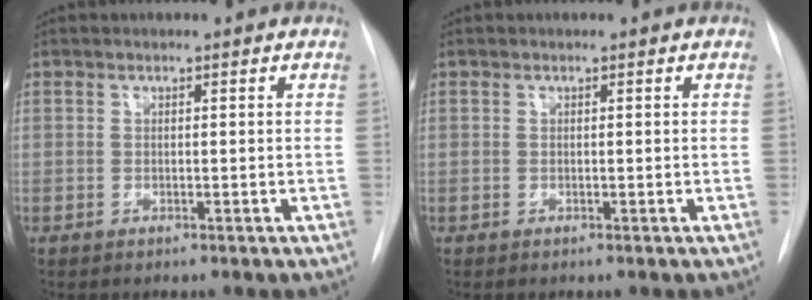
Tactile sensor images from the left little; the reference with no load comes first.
{"total": 0.0}